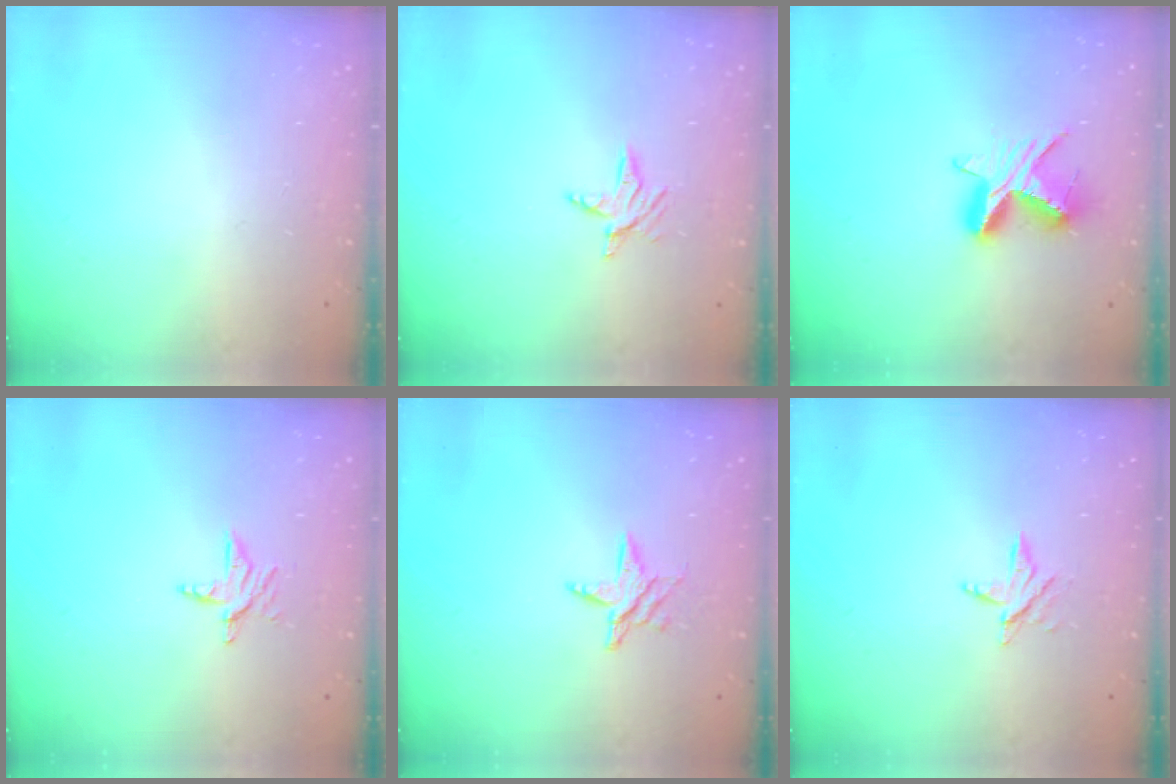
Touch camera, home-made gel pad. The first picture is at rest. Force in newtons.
{"total": 5.9, "press": 5.9, "slide": 0.5}
{"total": 10.5, "press": 10.5, "slide": 0.1}
{"total": 5.7, "press": 5.7, "slide": 0.5}
{"total": 6.1, "press": 6.0, "slide": 0.7}
{"total": 3.5, "press": 3.5, "slide": 0.4}